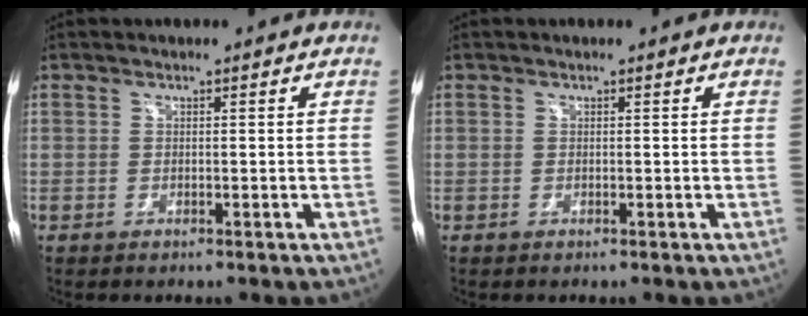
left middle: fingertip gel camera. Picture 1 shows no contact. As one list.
[{"total": 0.0}]